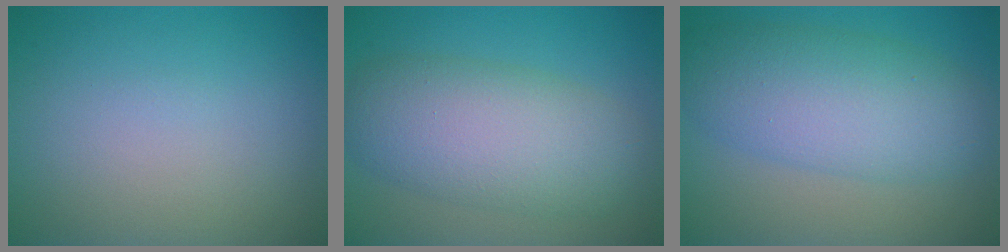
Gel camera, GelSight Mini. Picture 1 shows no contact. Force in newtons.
{"total": 7.6, "press": 7.6, "slide": 0.6}
{"total": 7.3, "press": 7.3, "slide": 0.1}